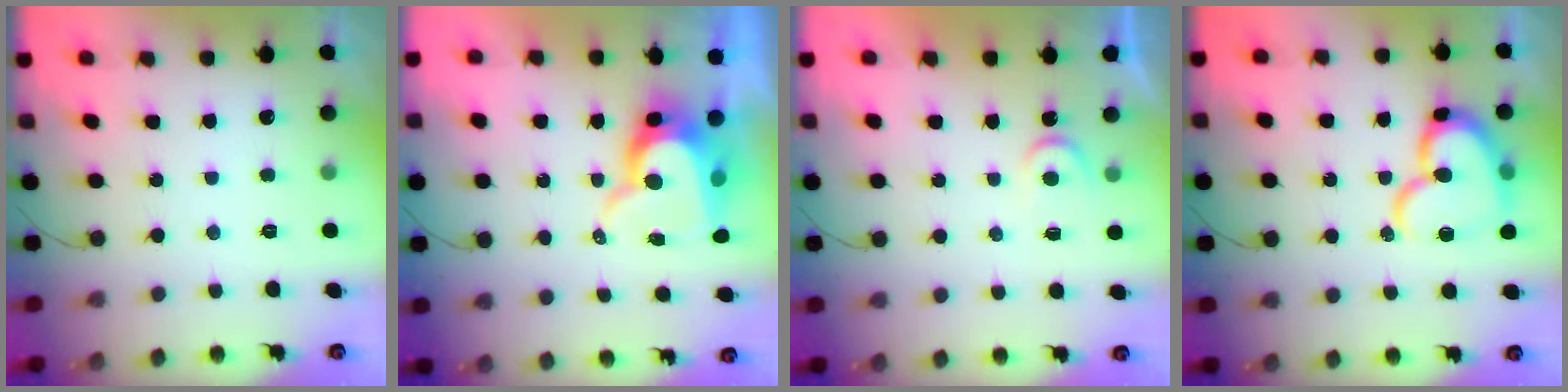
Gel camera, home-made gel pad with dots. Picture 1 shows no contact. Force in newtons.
{"total": 11.0, "press": 10.9, "slide": 0.9}
{"total": 3.5, "press": 3.5, "slide": 0.3}
{"total": 16.3, "press": 16.3, "slide": 1.4}